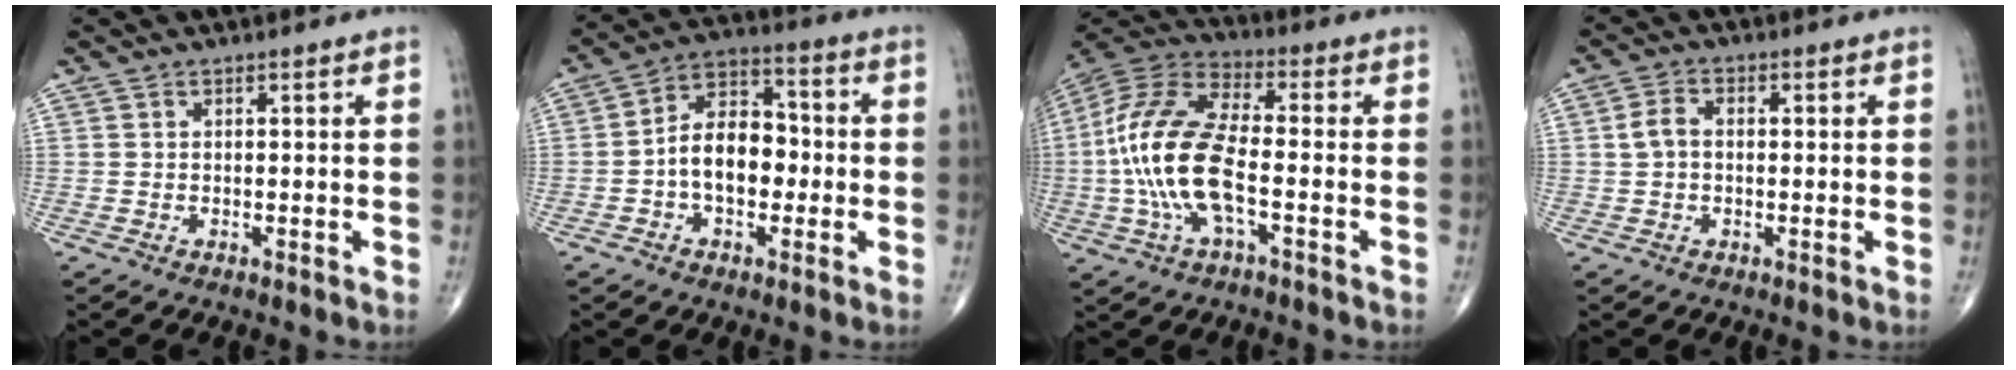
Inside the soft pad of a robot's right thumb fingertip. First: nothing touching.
{"total": 11.2, "force": [-1.7, 7.1, 8.5], "torque": [-0.117, 0.037, -0.042]}
{"total": 17.6, "force": [-2.8, 7.0, 15.9], "torque": [-0.345, 0.028, -0.057]}
{"total": 3.7, "force": [0.2, 2.5, 2.7], "torque": [-0.058, 0.016, -0.001]}